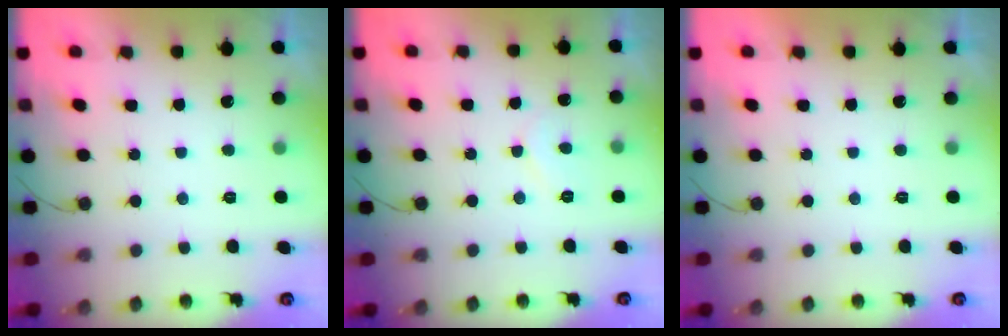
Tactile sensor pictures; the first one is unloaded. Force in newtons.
{"total": 4.8, "press": 4.8, "slide": 0.5}
{"total": 1.7, "press": 1.7, "slide": 0.0}